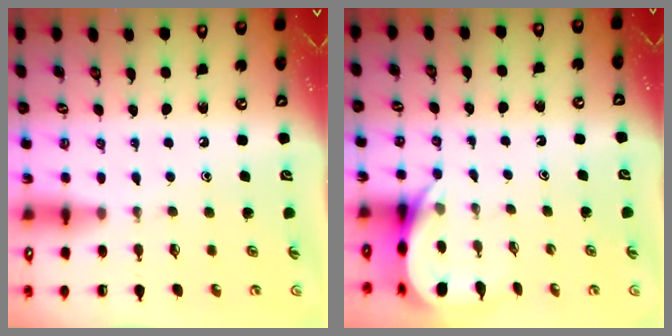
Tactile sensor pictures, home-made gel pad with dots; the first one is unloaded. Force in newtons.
{"total": 5.4, "press": 5.4, "slide": 0.3}